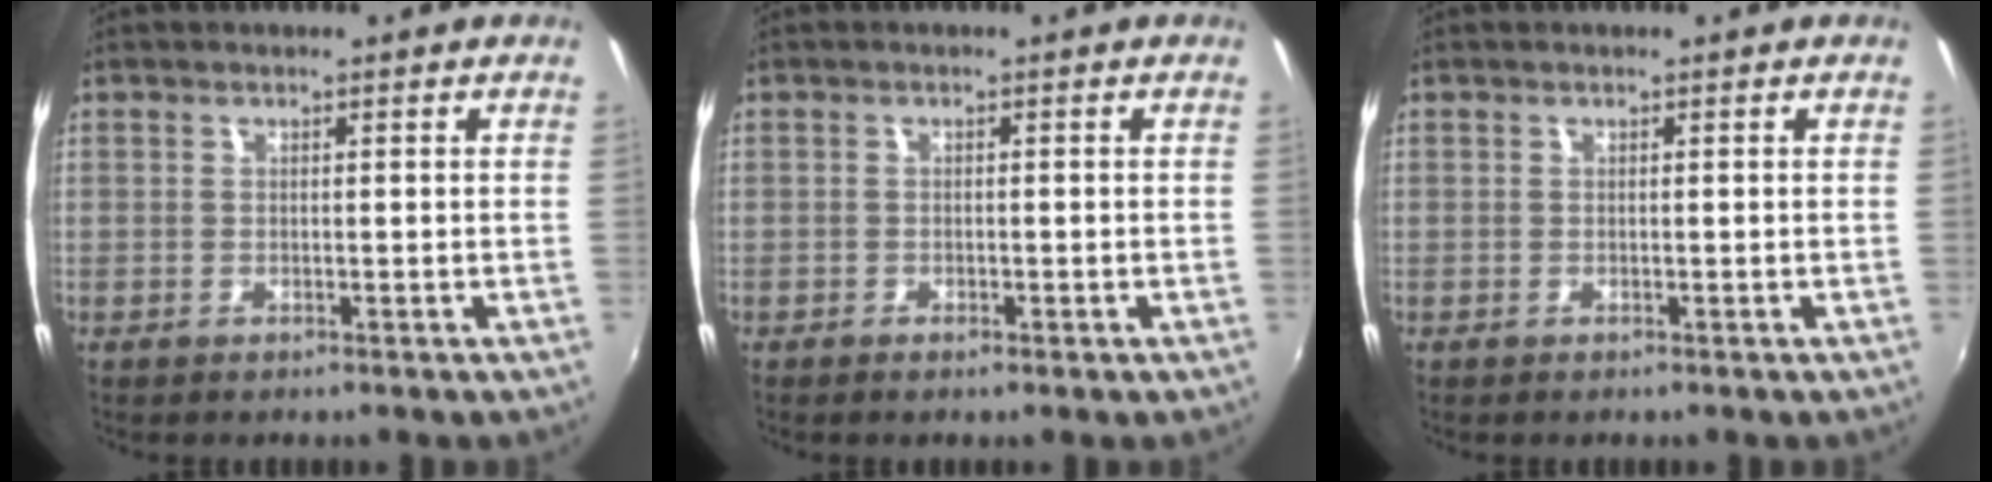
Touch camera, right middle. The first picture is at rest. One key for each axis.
{"total": 1.2, "fx": -0.8, "fy": 0.5, "fz": 0.8, "tx": -0.015, "ty": -0.003, "tz": -0.013}
{"total": 0.0}